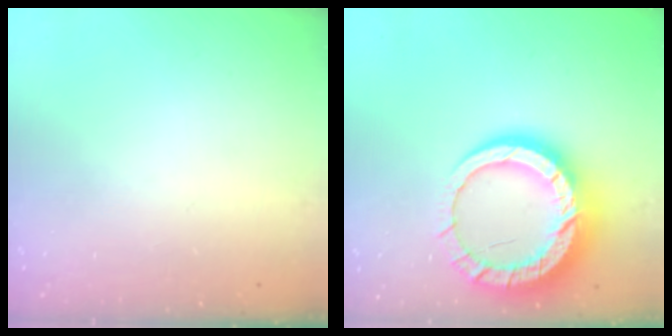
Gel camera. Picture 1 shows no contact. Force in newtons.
{"total": 18.7, "press": 18.6, "slide": 1.5}